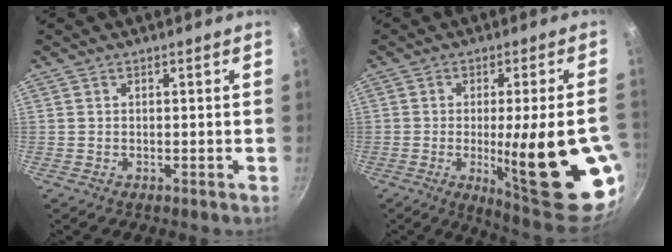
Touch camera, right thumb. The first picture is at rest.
{"total": 22.1, "force": [-4.6, 4.4, 21.2], "torque": [-0.269, -0.008, -0.048]}